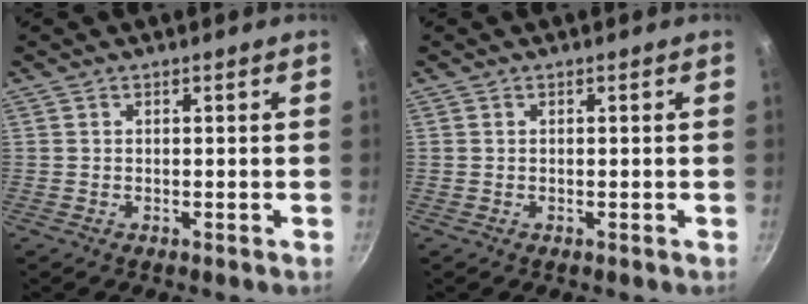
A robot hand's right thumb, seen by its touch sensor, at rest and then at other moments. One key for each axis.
{"total": 0.0}